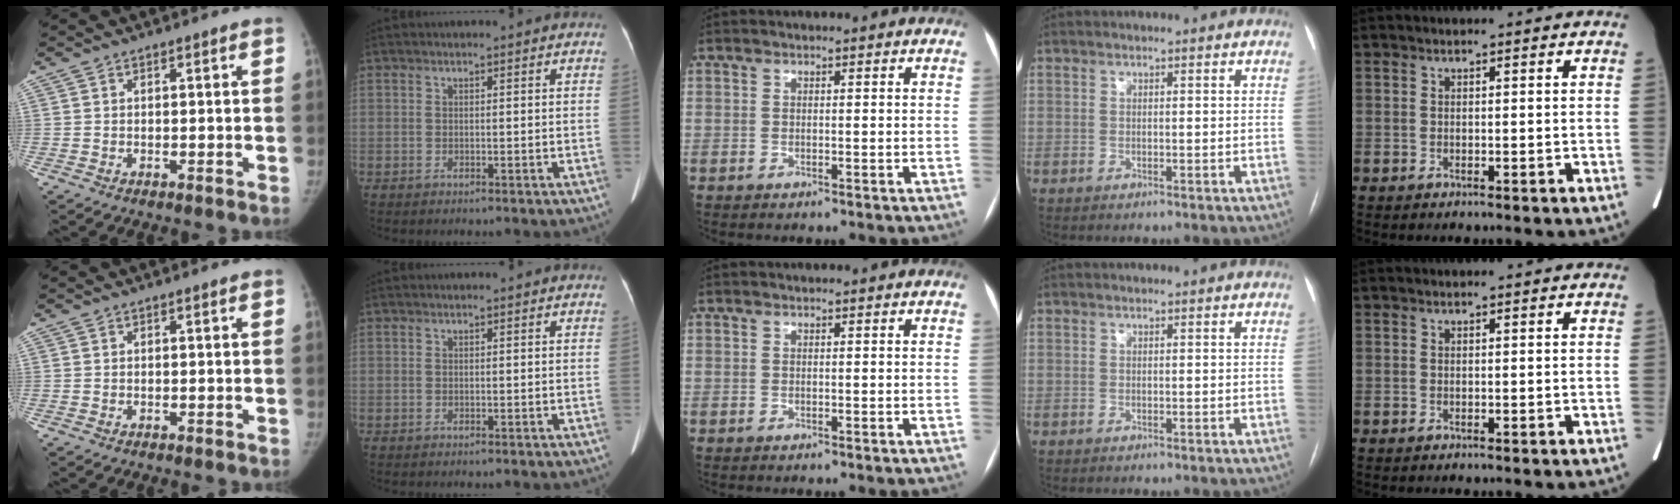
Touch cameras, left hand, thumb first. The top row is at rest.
{}